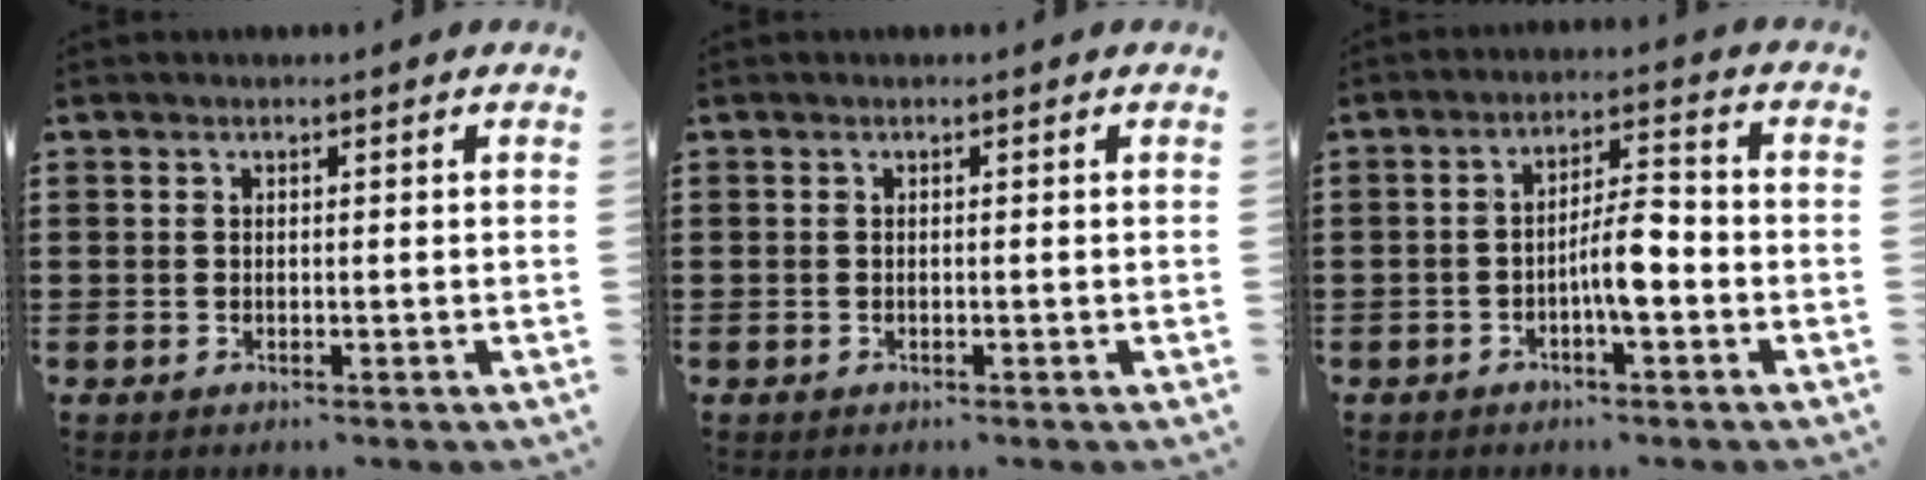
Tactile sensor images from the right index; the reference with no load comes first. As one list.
[{"total": 0.0}, {"total": 5.9, "force": [-1.8, 1.6, 5.4], "torque": [-0.100, 0.009, -0.036]}]